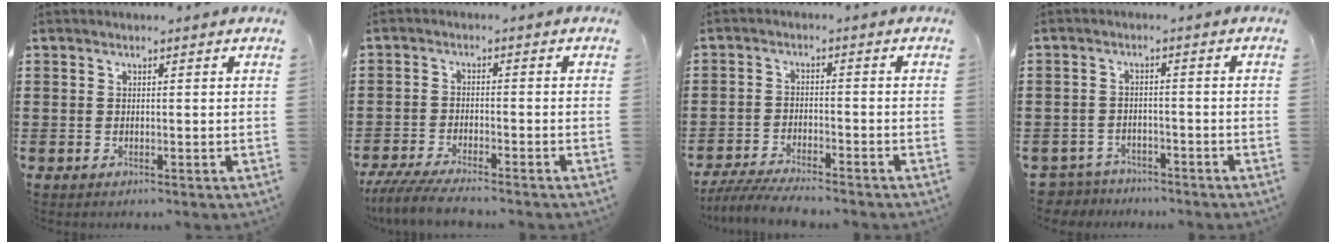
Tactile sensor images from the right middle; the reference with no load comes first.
{"total": 4.8, "force": [-4.5, 0.3, 1.8], "torque": [-0.052, -0.015, -0.091]}
{"total": 5.1, "force": [-4.9, 0.3, 1.3], "torque": [-0.037, -0.008, -0.099]}
{"total": 3.6, "force": [-3.5, 0.8, -0.3], "torque": [-0.013, -0.004, -0.079]}